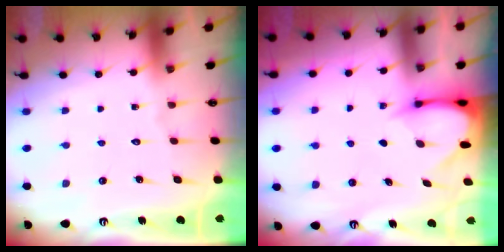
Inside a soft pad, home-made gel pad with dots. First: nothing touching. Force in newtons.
{"total": 3.3, "press": 3.3, "slide": 0.3}